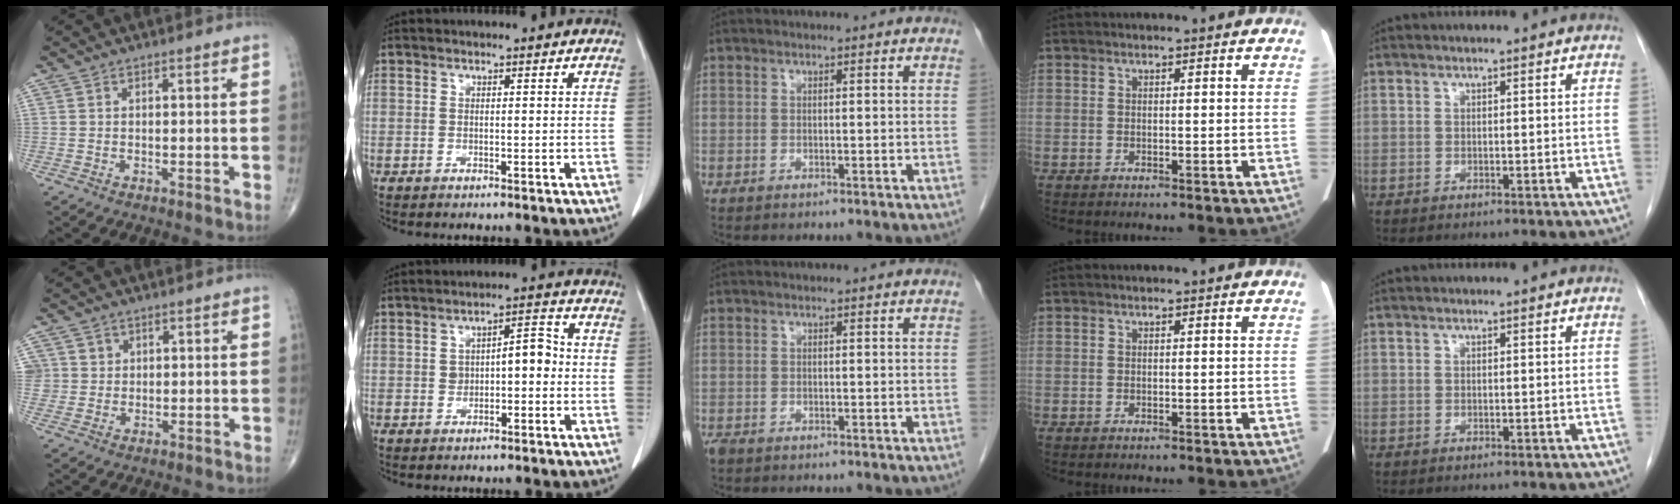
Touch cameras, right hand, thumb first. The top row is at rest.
{"thumb": {"total": 3.2, "force": [1.2, 3.0, -0.1], "torque": [0.029, -0.003, 0.016]}, "index": {"total": 5.0, "force": [-0.1, 2.3, 4.4], "torque": [-0.068, 0.026, 0.000]}, "middle": {"total": 1.0, "force": [-0.8, 0.5, 0.4], "torque": [-0.017, -0.003, -0.013]}}